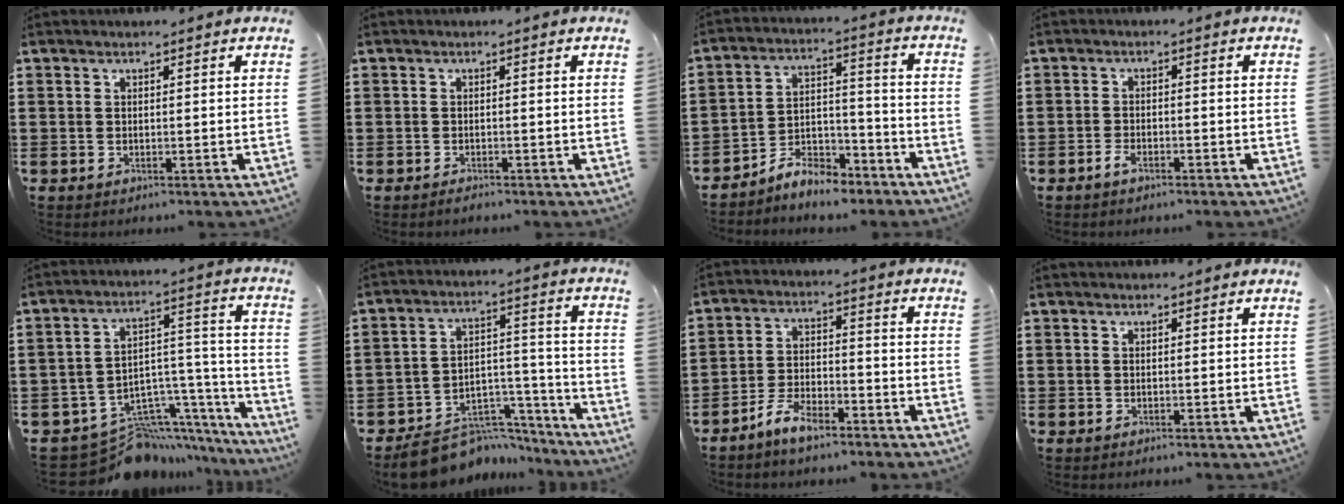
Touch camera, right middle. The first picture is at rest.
{"total": 0.8, "force": [-0.8, 0.2, 0.2], "torque": [-0.005, -0.002, -0.015]}
{"total": 7.5, "force": [-6.9, 2.1, 2.2], "torque": [-0.044, 0.019, -0.133]}
{"total": 1.9, "force": [-1.4, 0.6, 1.1], "torque": [-0.030, -0.003, -0.029]}
{"total": 9.1, "force": [-7.7, 4.4, 2.2], "torque": [-0.036, 0.014, -0.134]}
{"total": 8.7, "force": [-7.8, 3.5, 1.8], "torque": [-0.023, 0.037, -0.144]}
{"total": 5.9, "force": [-5.1, 1.6, 2.7], "torque": [-0.061, 0.007, -0.101]}
{"total": 0.6, "force": [0.5, 0.3, 0.0], "torque": [0.007, -0.002, 0.008]}